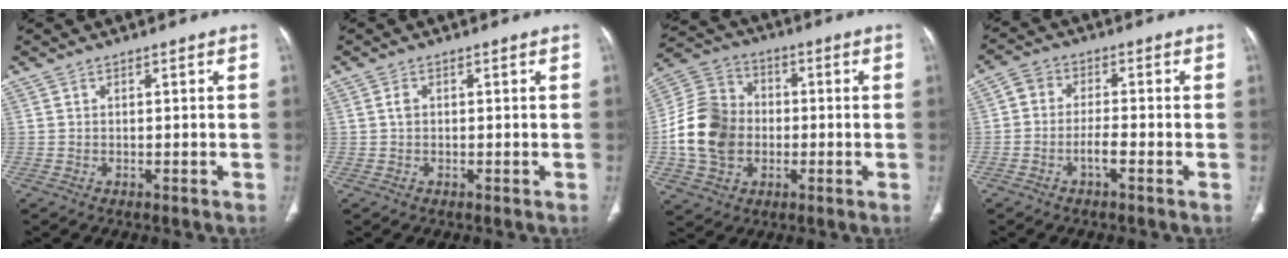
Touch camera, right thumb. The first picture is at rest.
{"total": 1.2, "force": [0.0, 0.9, 0.8], "torque": [-0.012, 0.002, -0.003]}
{"total": 15.0, "force": [-1.8, 12.2, 8.5], "torque": [-0.146, 0.024, -0.038]}
{"total": 4.8, "force": [-1.9, 2.5, 3.6], "torque": [-0.063, 0.018, -0.045]}